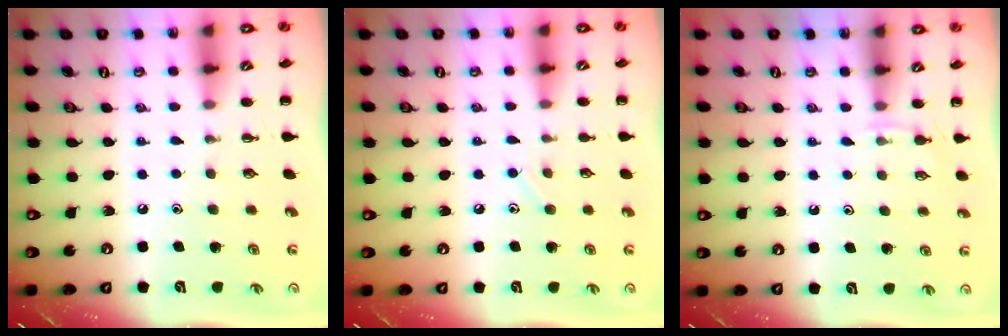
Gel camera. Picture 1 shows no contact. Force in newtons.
{"total": 4.6, "press": 4.3, "slide": 1.6}
{"total": 3.9, "press": 3.7, "slide": 1.2}